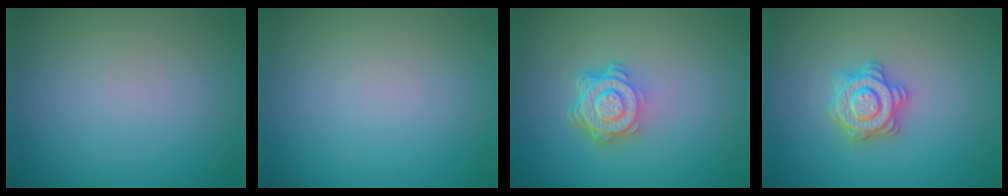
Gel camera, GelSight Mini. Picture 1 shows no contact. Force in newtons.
{"total": 0.0}
{"total": 4.6, "press": 3.3, "slide": 3.2}
{"total": 3.3, "press": 3.3, "slide": 0.6}